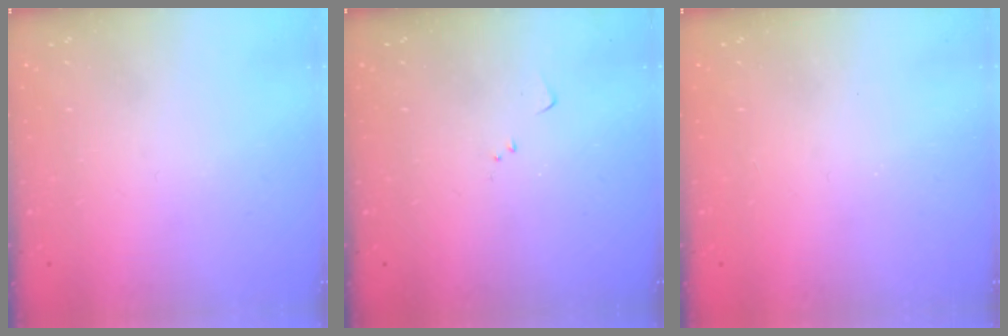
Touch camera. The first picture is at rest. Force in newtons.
{"total": 5.8, "press": 5.7, "slide": 0.7}
{"total": 0.9, "press": 0.9, "slide": 0.3}